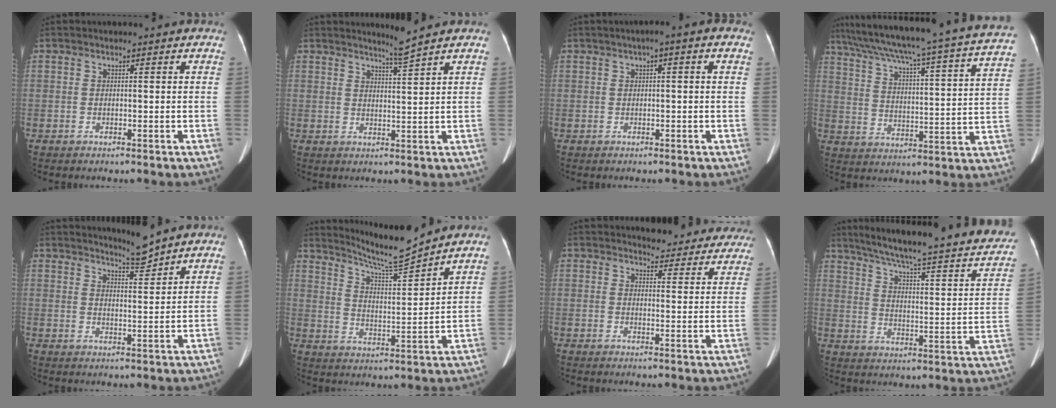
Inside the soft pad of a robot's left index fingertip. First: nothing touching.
{"total": 2.7, "force": [2.2, -1.4, 0.5], "torque": [-0.021, -0.017, 0.048]}
{"total": 2.2, "force": [0.6, 0.2, 2.1], "torque": [-0.029, 0.015, 0.008]}
{"total": 29.2, "force": [25.2, 0.5, 14.7], "torque": [-0.239, -0.040, 0.329]}
{"total": 3.4, "force": [3.3, -0.8, 0.4], "torque": [-0.014, -0.013, 0.063]}
{"total": 9.1, "force": [8.7, -1.4, 2.4], "torque": [-0.055, -0.014, 0.156]}
{"total": 12.4, "force": [11.9, 3.3, 1.4], "torque": [0.020, -0.023, 0.114]}
{"total": 27.6, "force": [22.2, 3.9, 15.9], "torque": [-0.234, -0.014, 0.281]}